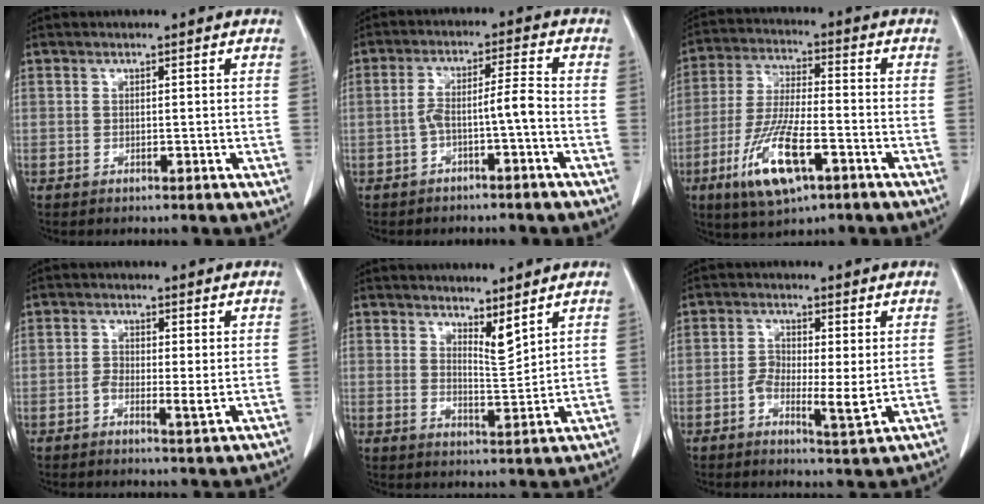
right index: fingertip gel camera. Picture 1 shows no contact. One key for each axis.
{"total": 5.0, "fx": -2.1, "fy": 0.1, "fz": 4.5, "tx": -0.089, "ty": 0.023, "tz": -0.031}
{"total": 12.5, "fx": -5.6, "fy": 3.0, "fz": 10.7, "tx": -0.224, "ty": -0.020, "tz": -0.099}
{"total": 2.8, "fx": -0.6, "fy": 0.8, "fz": 2.7, "tx": -0.045, "ty": -0.001, "tz": -0.008}
{"total": 3.8, "fx": 3.0, "fy": 0.4, "fz": 2.2, "tx": -0.040, "ty": -0.017, "tz": 0.060}
{"total": 5.1, "fx": -0.7, "fy": 1.5, "fz": 4.8, "tx": -0.087, "ty": -0.003, "tz": -0.013}